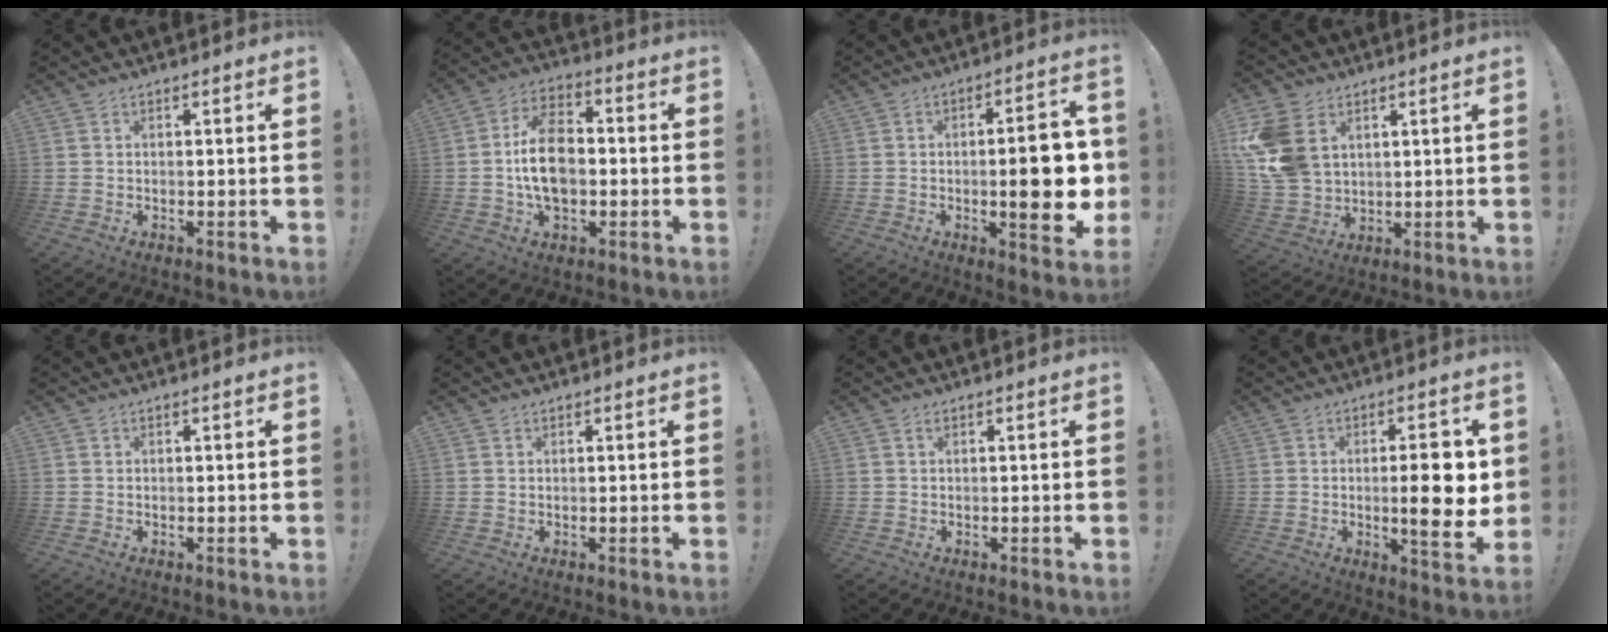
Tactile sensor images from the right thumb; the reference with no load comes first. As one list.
[{"total": 14.5, "force": [-1.6, 9.7, 10.7], "torque": [-0.188, 0.015, -0.029]}, {"total": 16.1, "force": [-1.5, 4.4, 15.5], "torque": [-0.191, -0.004, -0.019]}, {"total": 13.7, "force": [4.8, 9.8, 8.2], "torque": [-0.165, -0.016, 0.100]}, {"total": 0.0}, {"total": 0.6, "force": [0.5, 0.3, 0.1], "torque": [0.000, -0.003, 0.009]}, {"total": 0.0}, {"total": 12.5, "force": [0.0, 3.0, 12.1], "torque": [-0.156, -0.011, -0.006]}]